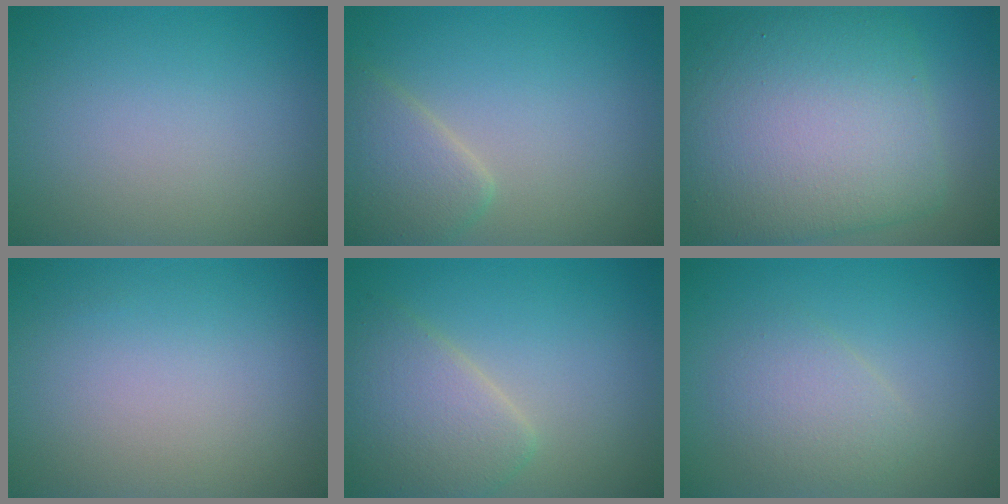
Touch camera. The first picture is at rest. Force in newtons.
{"total": 3.3, "press": 3.3, "slide": 0.3}
{"total": 11.4, "press": 11.4, "slide": 0.4}
{"total": 0.0}
{"total": 4.7, "press": 4.7, "slide": 0.1}
{"total": 2.6, "press": 2.6, "slide": 0.1}